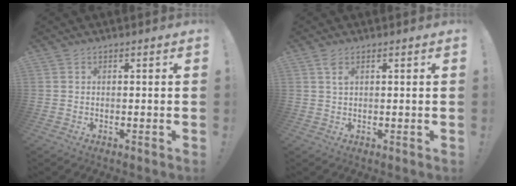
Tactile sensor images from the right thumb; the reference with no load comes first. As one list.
[{"total": 2.3, "force": [1.1, 0.9, 1.8], "torque": [-0.037, 0.001, 0.019]}]